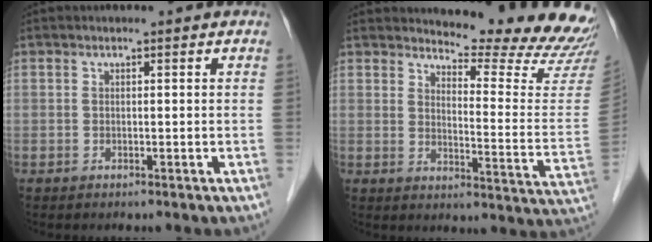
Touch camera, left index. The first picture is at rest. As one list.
[{"total": 17.3, "force": [16.7, 0.6, 4.3], "torque": [-0.053, -0.126, 0.183]}]